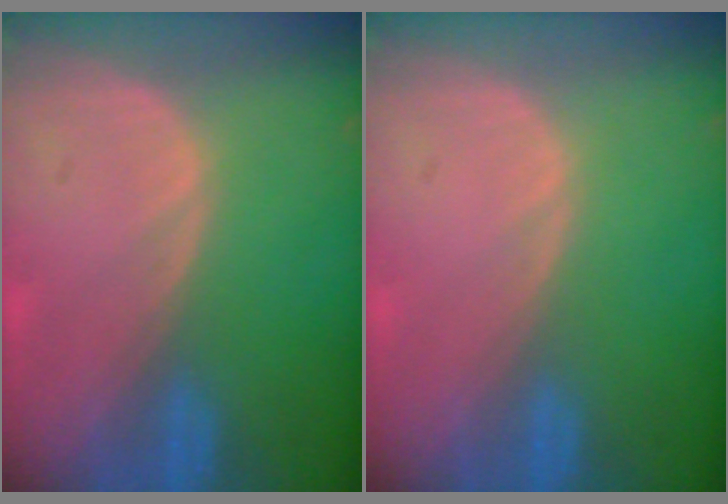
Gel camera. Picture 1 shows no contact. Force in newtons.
{"total": 0.0}